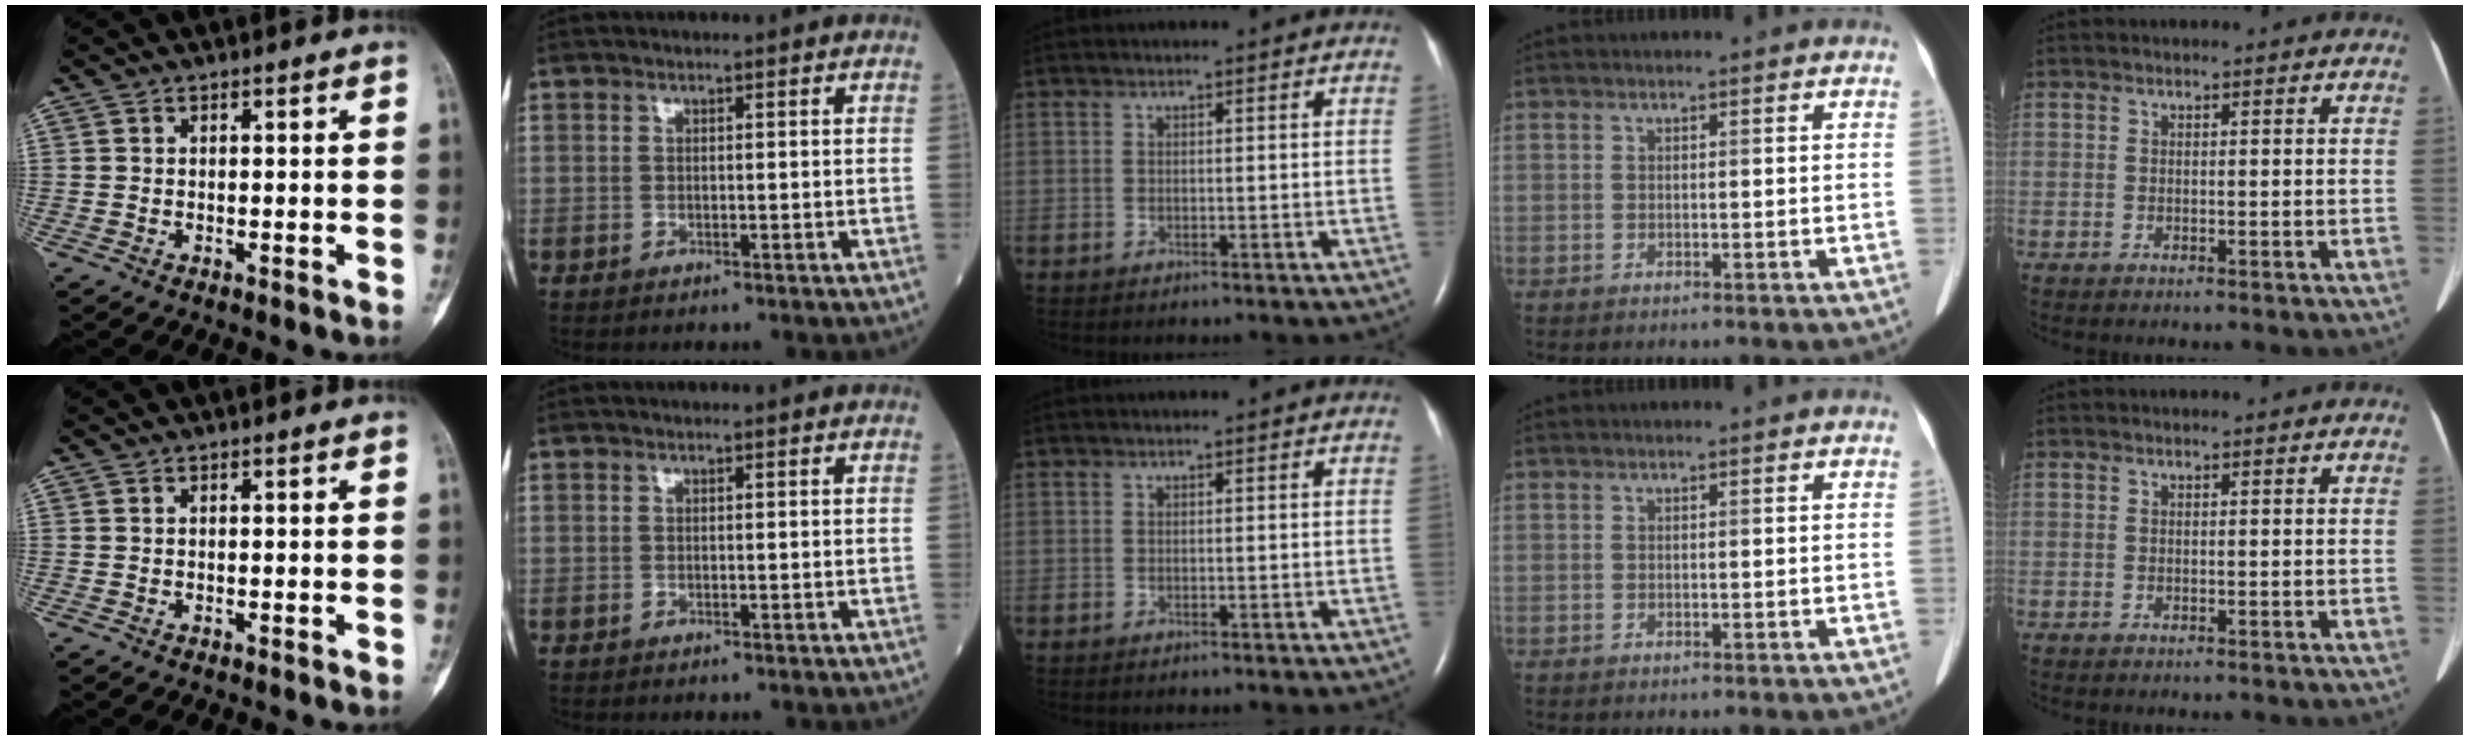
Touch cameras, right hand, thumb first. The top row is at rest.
{}